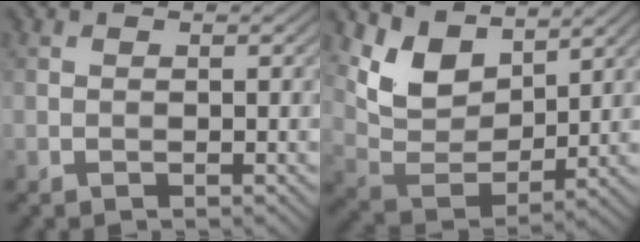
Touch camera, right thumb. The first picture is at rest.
{"total": 8.6, "force": [5.4, 4.7, 4.7], "torque": [-0.110, -0.008, 0.103]}